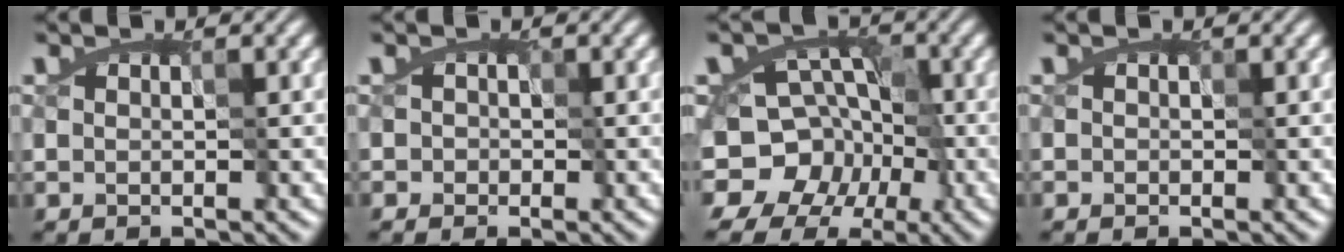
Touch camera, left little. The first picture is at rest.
{"total": 1.2, "force": [-0.4, 1.1, 0.3], "torque": [-0.009, 0.008, -0.011]}
{"total": 12.4, "force": [-6.8, 9.4, 4.3], "torque": [-0.051, -0.006, -0.131]}
{"total": 0.0}